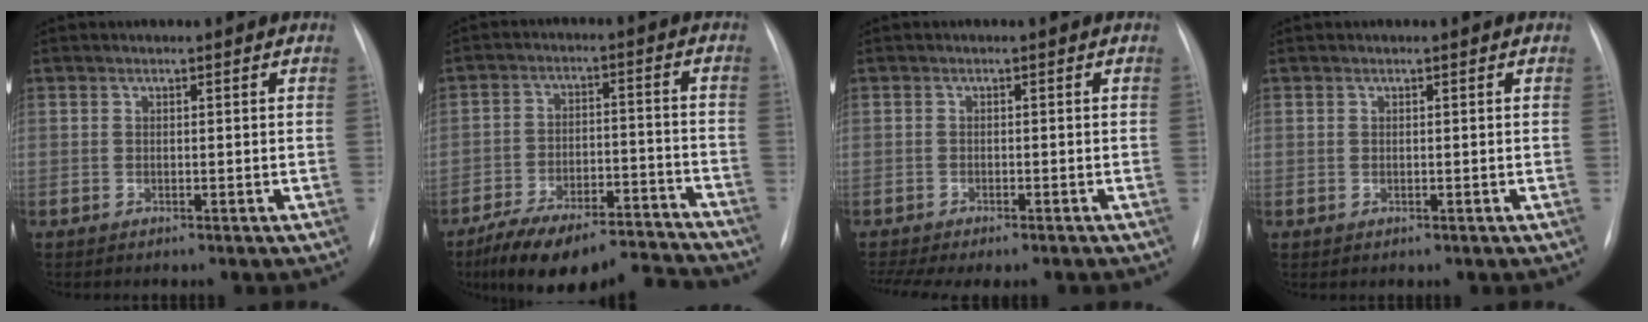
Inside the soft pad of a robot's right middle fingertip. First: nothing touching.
{"total": 17.2, "force": [-15.2, 4.5, 6.6], "torque": [-0.105, 0.024, -0.230]}
{"total": 7.9, "force": [-6.5, 1.7, 4.0], "torque": [-0.060, 0.006, -0.096]}
{"total": 0.0}